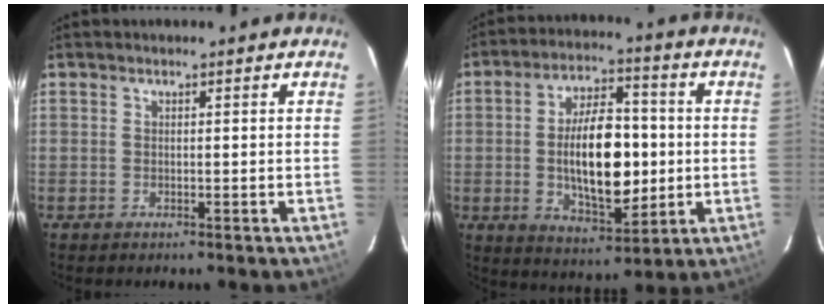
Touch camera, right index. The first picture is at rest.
{"total": 16.0, "force": [-0.9, 7.5, 14.1], "torque": [-0.243, 0.007, -0.003]}